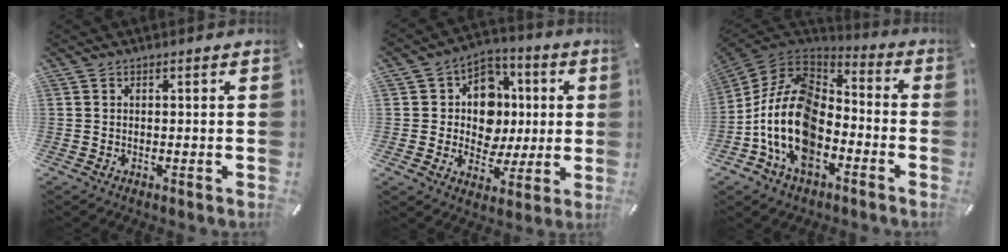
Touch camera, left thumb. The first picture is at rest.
{"total": 13.0, "force": [0.9, 11.4, 6.1], "torque": [-0.092, 0.002, 0.026]}
{"total": 18.4, "force": [-7.4, 12.4, 11.5], "torque": [-0.249, 0.034, -0.132]}